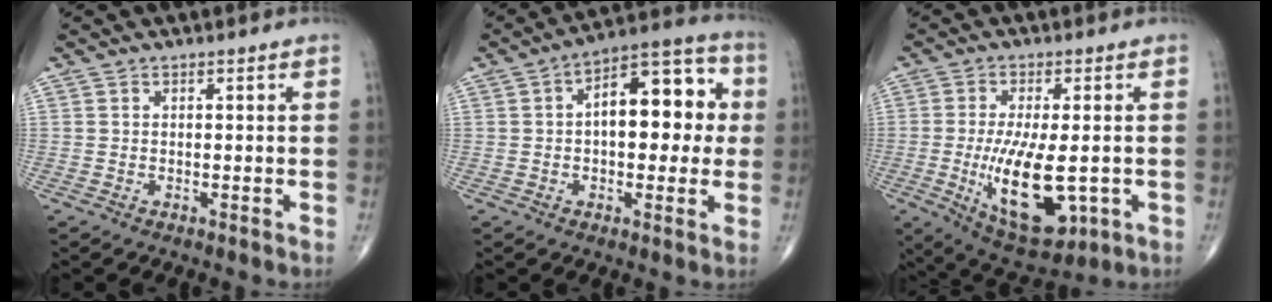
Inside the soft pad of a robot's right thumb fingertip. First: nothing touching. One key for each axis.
{"total": 15.6, "fx": 1.6, "fy": 8.1, "fz": 13.2, "tx": -0.157, "ty": 0.034, "tz": 0.016}
{"total": 15.3, "fx": -2.8, "fy": 6.2, "fz": 13.7, "tx": -0.231, "ty": -0.020, "tz": -0.028}